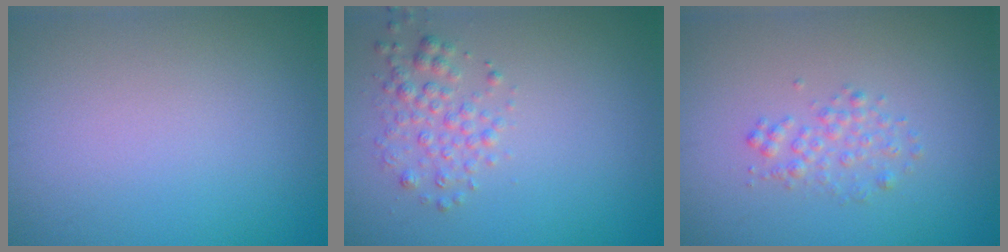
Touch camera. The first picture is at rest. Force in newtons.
{"total": 2.0, "press": 2.0, "slide": 0.1}
{"total": 1.5, "press": 1.5, "slide": 0.0}